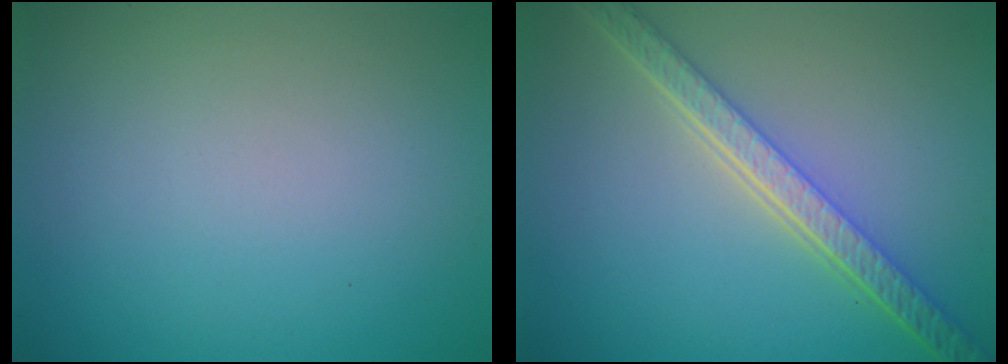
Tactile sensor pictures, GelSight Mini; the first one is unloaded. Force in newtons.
{"total": 5.7, "press": 4.3, "slide": 3.7}